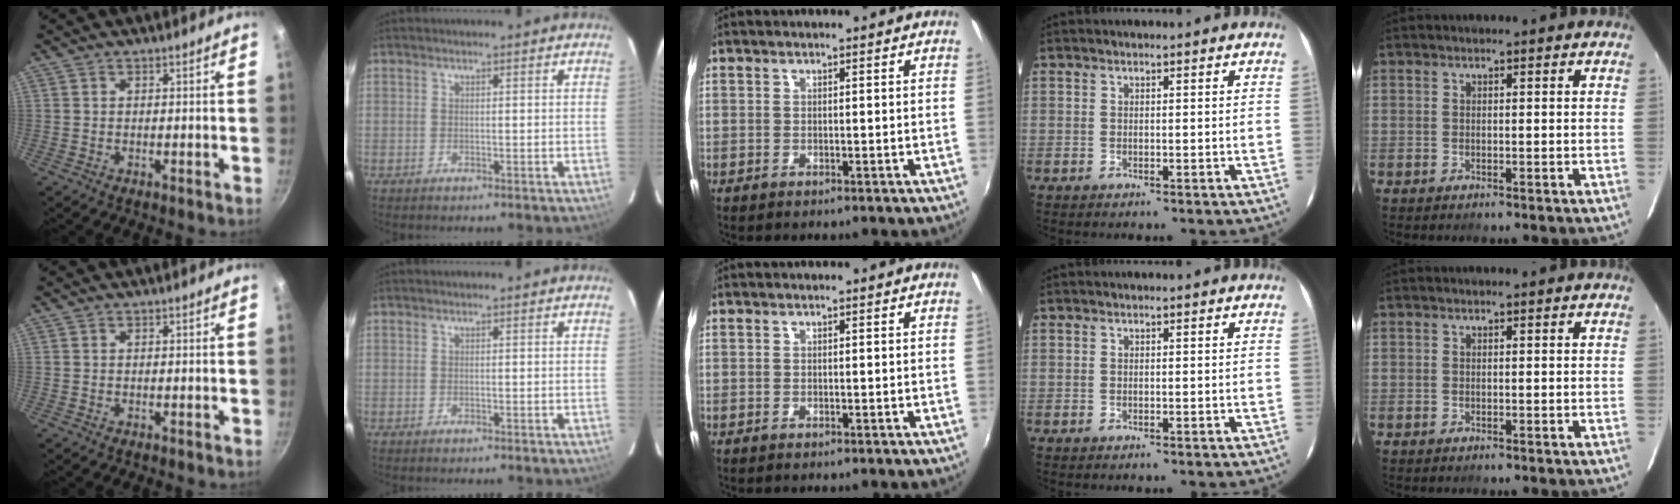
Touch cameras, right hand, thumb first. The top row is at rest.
{}